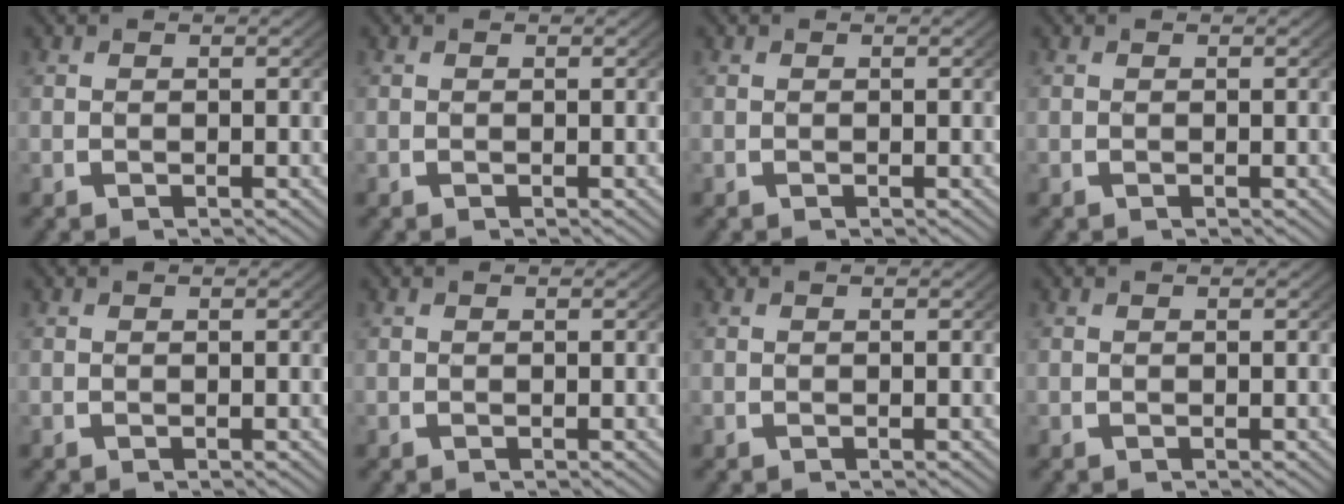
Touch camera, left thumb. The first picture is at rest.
{"total": 0.0}
{"total": 0.0}
{"total": 0.0}
{"total": 0.0}
{"total": 0.0}
{"total": 0.0}
{"total": 0.0}